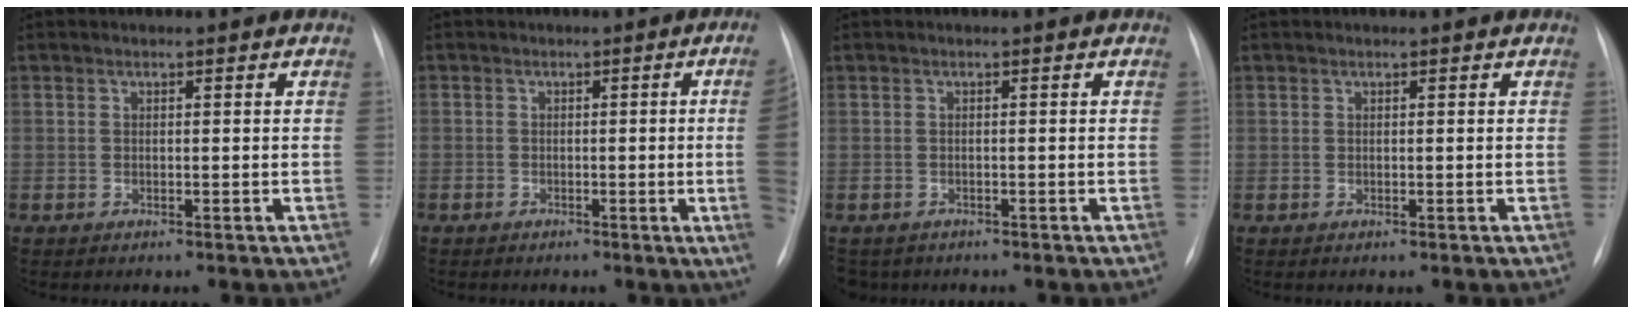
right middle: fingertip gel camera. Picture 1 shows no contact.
{"total": 6.2, "force": [-0.8, -1.8, 5.8], "torque": [-0.048, -0.008, -0.014]}
{"total": 3.1, "force": [-2.4, 2.0, 0.4], "torque": [-0.001, 0.004, -0.034]}
{"total": 0.0}